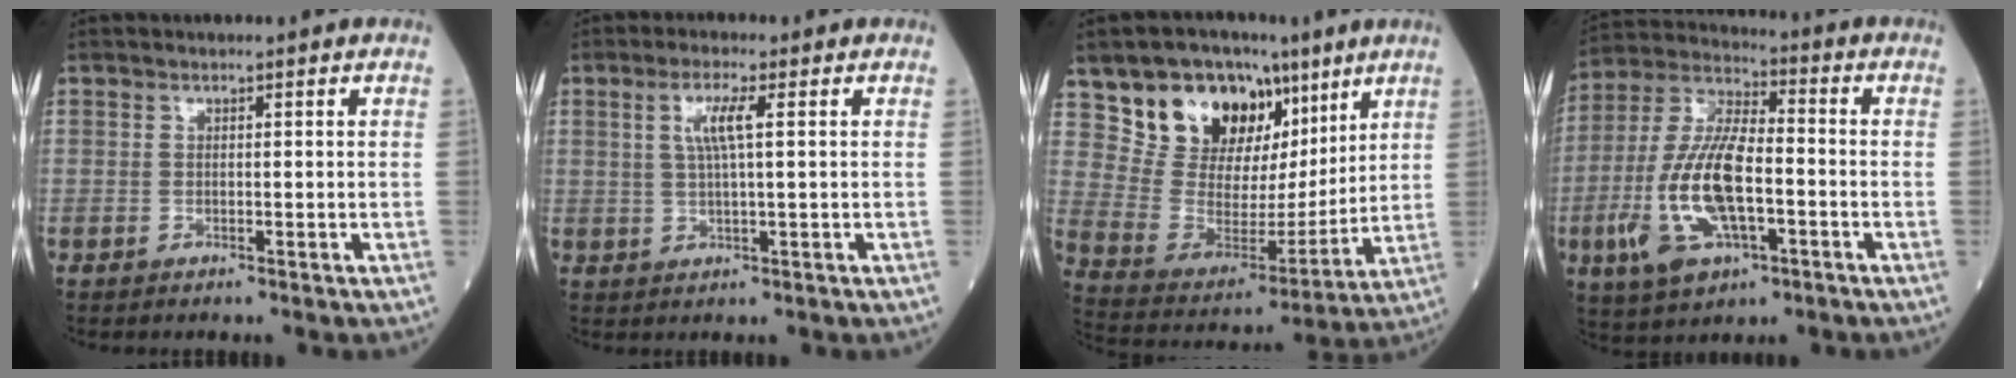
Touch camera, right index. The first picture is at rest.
{"total": 4.2, "force": [1.3, 0.1, 4.1], "torque": [-0.084, 0.004, 0.025]}
{"total": 16.5, "force": [9.8, 9.8, 9.0], "torque": [-0.156, 0.019, 0.187]}
{"total": 15.6, "force": [-4.0, 5.9, 13.9], "torque": [-0.303, 0.002, -0.072]}